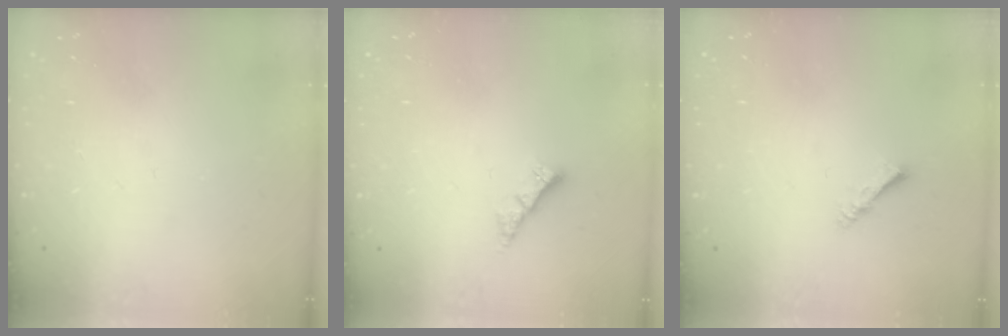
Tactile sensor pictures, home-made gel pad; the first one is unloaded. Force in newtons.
{"total": 3.0, "press": 3.0, "slide": 0.1}
{"total": 1.6, "press": 1.5, "slide": 0.3}